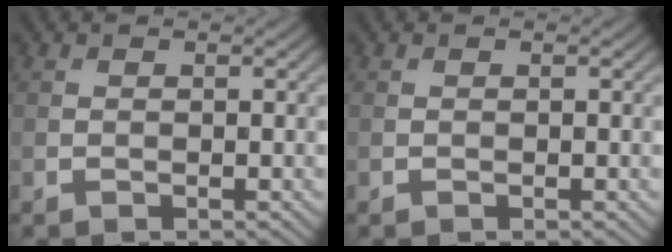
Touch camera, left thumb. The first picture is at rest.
{"total": 0.0}